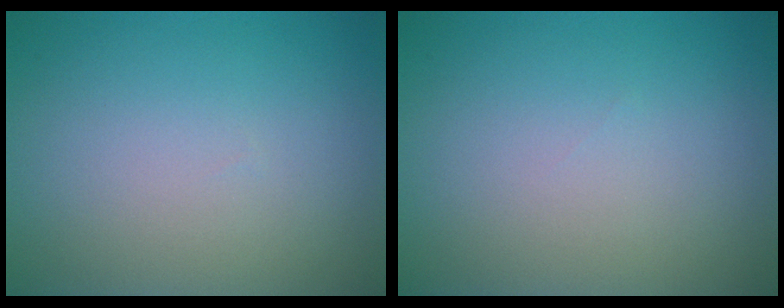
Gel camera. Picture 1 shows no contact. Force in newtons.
{"total": 0.0}